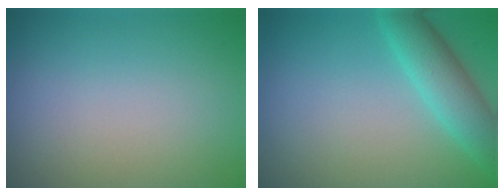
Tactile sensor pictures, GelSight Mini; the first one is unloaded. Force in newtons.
{"total": 4.2, "press": 4.2, "slide": 0.1}